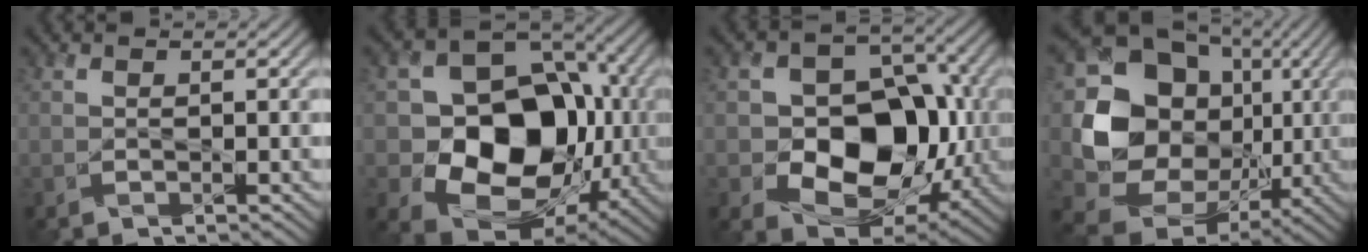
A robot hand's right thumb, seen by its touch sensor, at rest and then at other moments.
{"total": 16.3, "force": [-1.3, 12.7, 10.1], "torque": [-0.151, -0.029, -0.026]}
{"total": 14.5, "force": [-2.4, 10.7, 9.4], "torque": [-0.134, -0.008, -0.051]}
{"total": 18.4, "force": [1.2, 15.4, 10.0], "torque": [-0.221, -0.028, 0.040]}